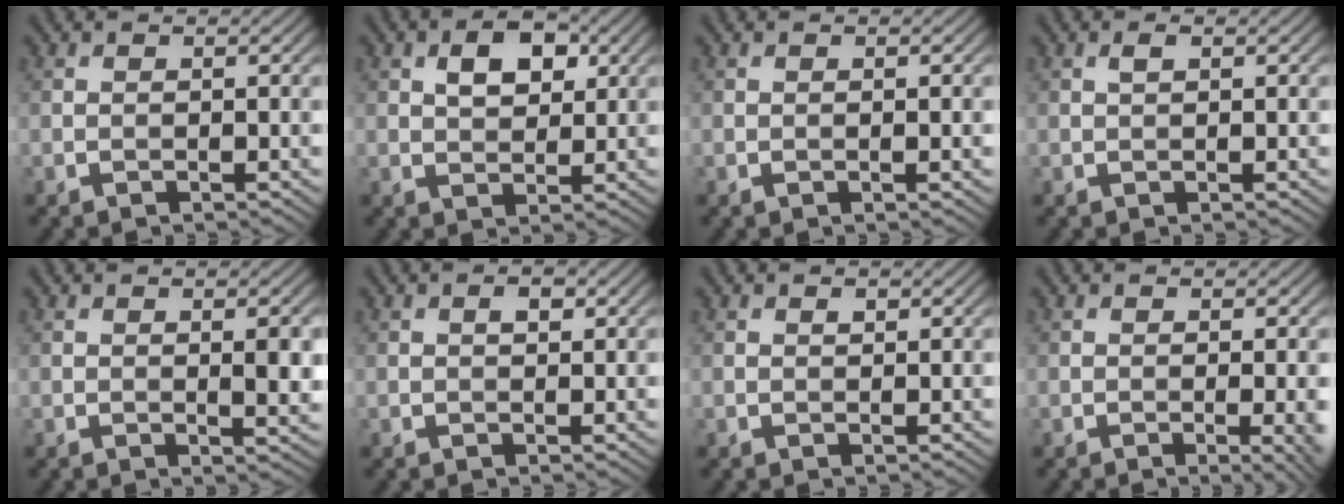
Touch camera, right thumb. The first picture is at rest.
{"total": 4.8, "force": [1.8, 2.9, 3.4], "torque": [-0.056, 0.003, 0.029]}
{"total": 1.0, "force": [-0.1, 0.2, 0.9], "torque": [-0.016, -0.002, -0.001]}
{"total": 1.0, "force": [0.4, 0.3, 0.8], "torque": [-0.016, 0.001, 0.007]}
{"total": 3.4, "force": [0.3, 0.9, 3.3], "torque": [-0.052, 0.000, 0.008]}
{"total": 1.3, "force": [0.4, 0.7, 1.0], "torque": [-0.013, 0.000, 0.007]}
{"total": 0.6, "force": [0.4, 0.3, 0.4], "torque": [-0.004, -0.002, 0.006]}
{"total": 3.2, "force": [-0.5, 0.5, 3.1], "torque": [-0.046, 0.000, -0.008]}